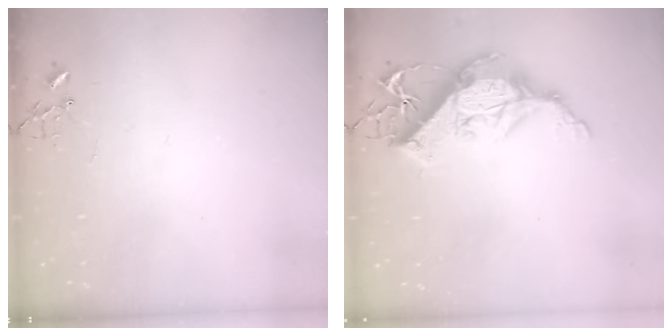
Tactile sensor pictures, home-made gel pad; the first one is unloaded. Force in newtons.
{"total": 15.6, "press": 15.4, "slide": 2.0}